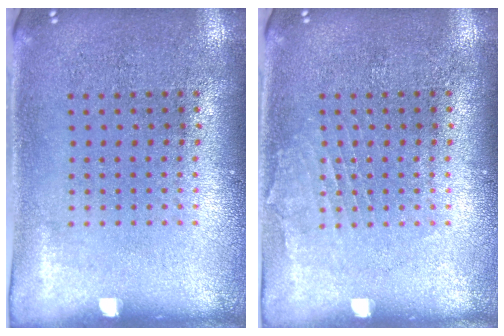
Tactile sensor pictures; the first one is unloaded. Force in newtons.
{"total": 1.0, "press": 1.0, "slide": 0.1}